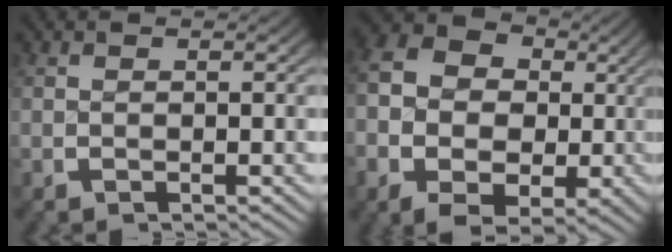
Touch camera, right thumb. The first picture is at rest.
{"total": 14.5, "force": [1.3, 11.6, 8.6], "torque": [-0.175, -0.018, 0.014]}